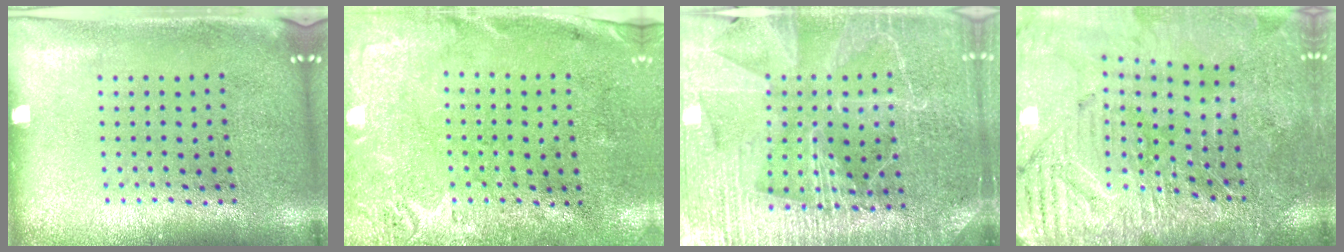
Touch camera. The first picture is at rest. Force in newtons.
{"total": 2.8, "press": 2.2, "slide": 1.8}
{"total": 4.1, "press": 3.9, "slide": 1.3}
{"total": 3.6, "press": 3.6, "slide": 0.5}